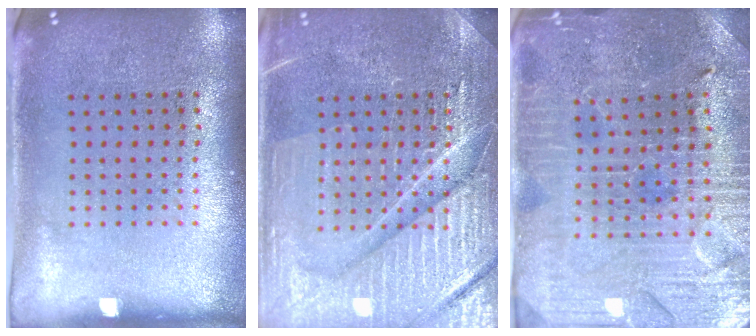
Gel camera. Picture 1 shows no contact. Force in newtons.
{"total": 7.5, "press": 7.4, "slide": 1.0}
{"total": 3.3, "press": 3.2, "slide": 0.5}